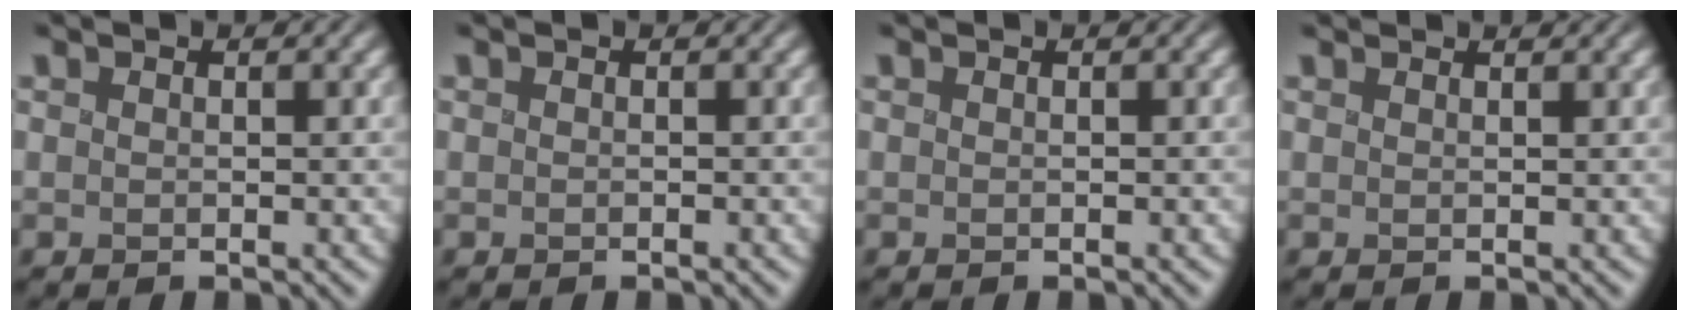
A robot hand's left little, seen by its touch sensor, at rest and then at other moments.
{"total": 0.0}
{"total": 0.0}
{"total": 1.2, "force": [1.1, 0.1, 0.2], "torque": [-0.002, 0.004, 0.013]}